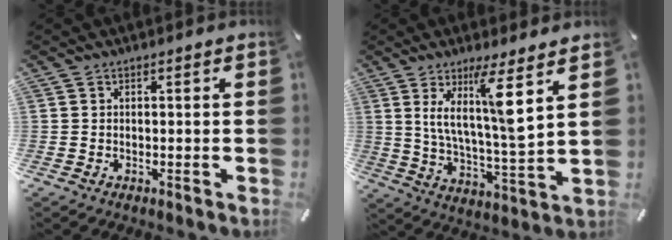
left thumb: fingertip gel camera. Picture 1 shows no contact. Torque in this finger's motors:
{"motor_torque": [2.64, 1.92, 1.35, -1.41, 0.21]}